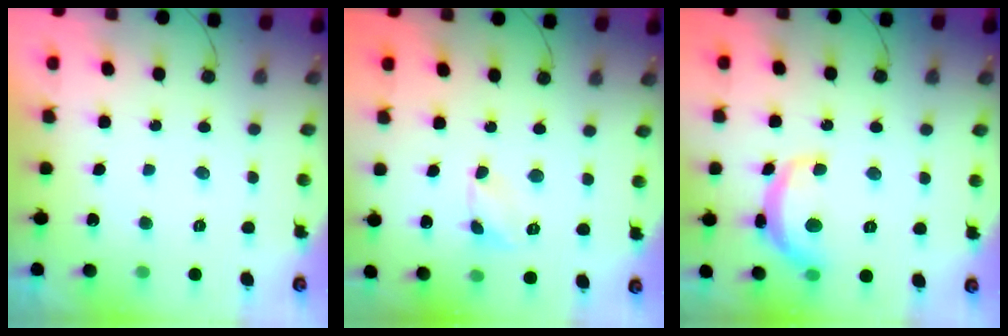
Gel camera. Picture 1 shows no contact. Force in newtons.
{"total": 1.6, "press": 1.6, "slide": 0.1}
{"total": 12.5, "press": 12.5, "slide": 0.7}